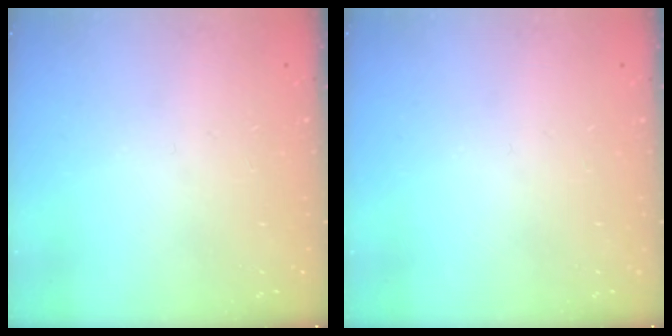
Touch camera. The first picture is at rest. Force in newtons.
{"total": 0.0}